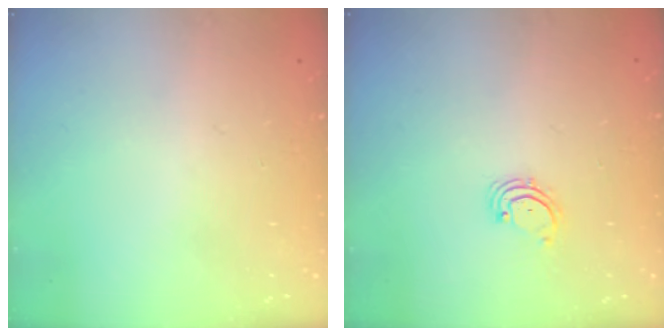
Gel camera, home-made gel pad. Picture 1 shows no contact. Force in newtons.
{"total": 2.1, "press": 2.1, "slide": 0.3}